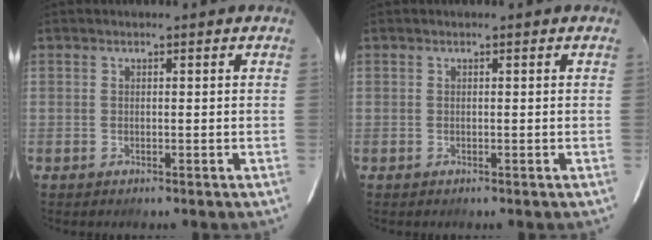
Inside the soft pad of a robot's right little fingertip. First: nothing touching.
{"total": 0.0}